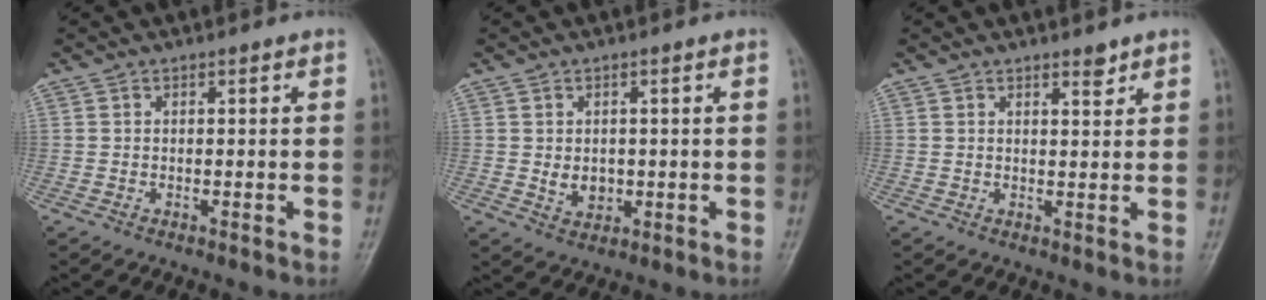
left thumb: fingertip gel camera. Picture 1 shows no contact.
{"total": 3.5, "force": [0.0, 2.7, 2.2], "torque": [-0.024, -0.004, 0.010]}
{"total": 2.1, "force": [1.7, 0.7, 1.1], "torque": [-0.008, -0.012, 0.025]}